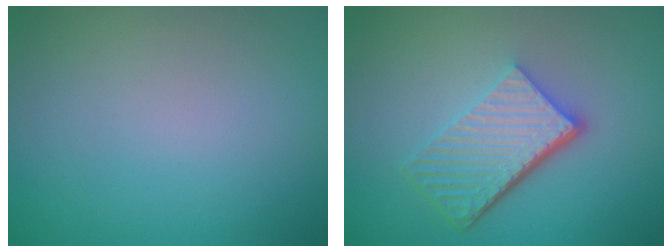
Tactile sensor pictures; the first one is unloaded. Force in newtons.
{"total": 6.1, "press": 4.1, "slide": 4.5}